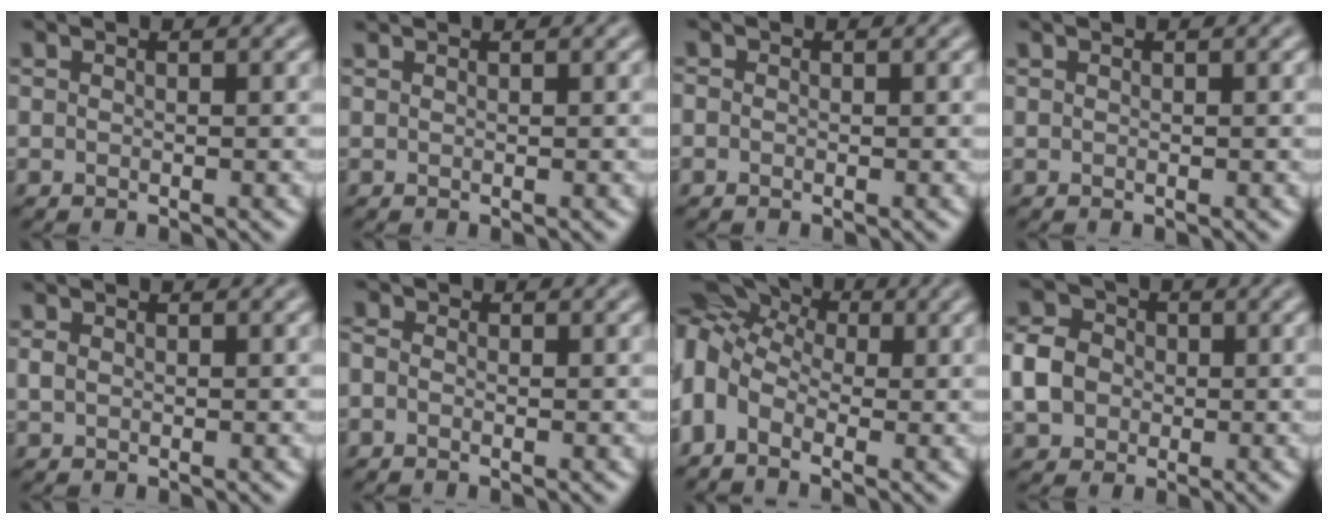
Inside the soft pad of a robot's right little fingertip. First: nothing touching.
{"total": 0.0}
{"total": 0.6, "force": [-0.3, 0.4, 0.3], "torque": [-0.003, -0.004, -0.008]}
{"total": 0.0}
{"total": 0.7, "force": [0.0, 0.5, 0.5], "torque": [-0.009, -0.001, -0.001]}
{"total": 1.4, "force": [-0.4, 1.0, 0.9], "torque": [-0.020, -0.001, -0.020]}
{"total": 10.1, "force": [0.4, 7.1, 7.2], "torque": [-0.152, 0.022, -0.005]}
{"total": 4.6, "force": [-0.5, 3.9, 2.3], "torque": [-0.051, 0.006, -0.018]}